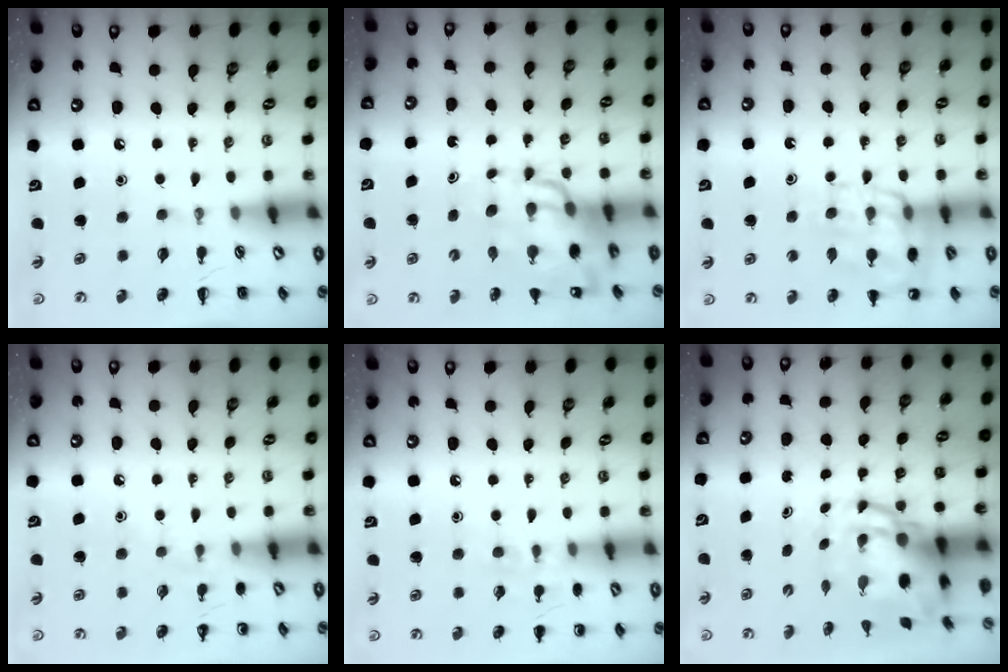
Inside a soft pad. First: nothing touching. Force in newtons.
{"total": 14.2, "press": 13.6, "slide": 4.1}
{"total": 15.7, "press": 15.4, "slide": 3.0}
{"total": 6.1, "press": 5.6, "slide": 2.4}
{"total": 7.0, "press": 6.8, "slide": 1.6}
{"total": 6.6, "press": 6.3, "slide": 2.1}